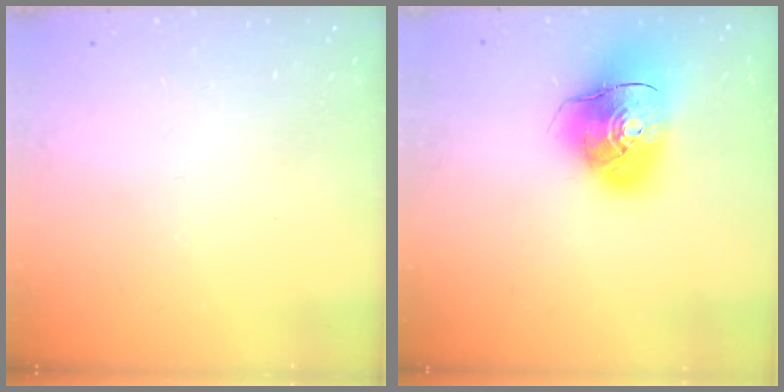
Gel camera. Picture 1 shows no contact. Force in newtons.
{"total": 14.0, "press": 13.8, "slide": 2.4}